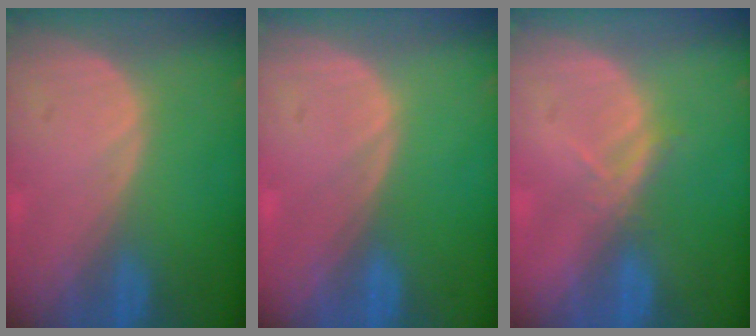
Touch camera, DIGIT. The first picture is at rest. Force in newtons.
{"total": 0.0}
{"total": 2.1, "press": 1.9, "slide": 0.9}